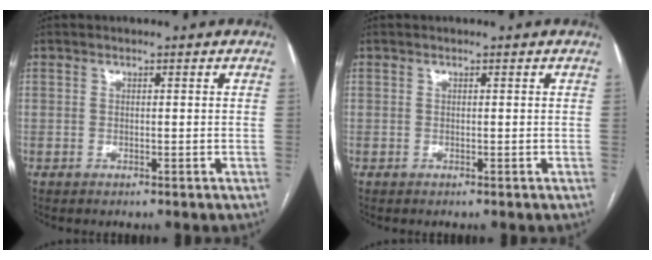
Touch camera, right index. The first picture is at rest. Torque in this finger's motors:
{"motor_torque": [0.00, 0.00, 0.00, 0.00]}